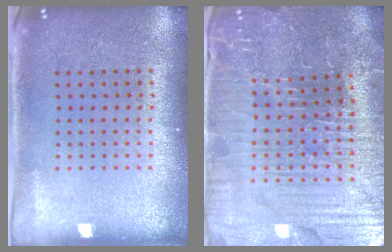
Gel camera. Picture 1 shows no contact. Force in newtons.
{"total": 4.8, "press": 4.7, "slide": 1.1}